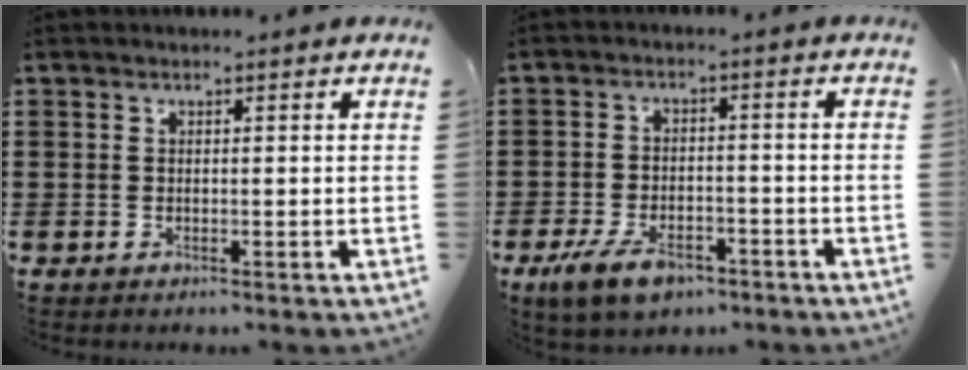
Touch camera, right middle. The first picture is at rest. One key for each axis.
{"total": 5.8, "fx": -4.1, "fy": 2.7, "fz": 3.1, "tx": -0.069, "ty": 0.004, "tz": -0.079}